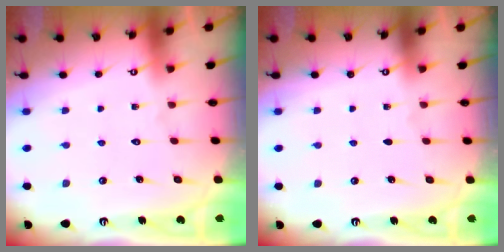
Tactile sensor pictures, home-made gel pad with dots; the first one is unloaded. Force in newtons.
{"total": 0.0}